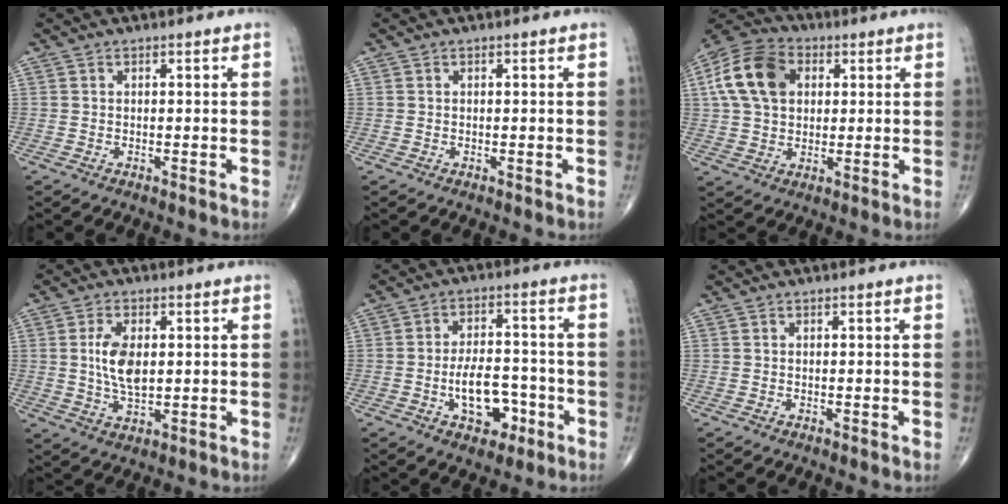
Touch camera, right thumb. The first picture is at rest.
{"total": 0.0}
{"total": 13.9, "force": [3.4, 9.8, 9.2], "torque": [-0.160, 0.014, 0.052]}
{"total": 7.7, "force": [1.0, 4.0, 6.5], "torque": [-0.123, -0.008, 0.022]}
{"total": 9.6, "force": [-3.3, 5.5, 7.0], "torque": [-0.092, 0.029, -0.050]}
{"total": 0.0}